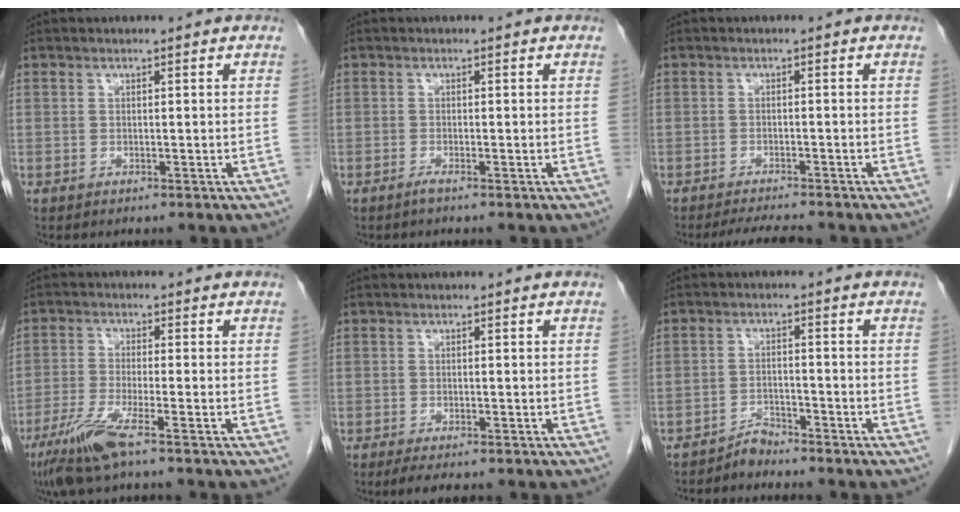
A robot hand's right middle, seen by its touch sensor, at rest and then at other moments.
{"total": 0.8, "force": [-0.6, -0.2, 0.5], "torque": [-0.009, 0.000, -0.012]}
{"total": 5.3, "force": [-4.9, 0.3, 2.1], "torque": [-0.033, -0.015, -0.075]}
{"total": 6.9, "force": [-4.5, 0.0, 5.3], "torque": [-0.111, -0.021, -0.089]}
{"total": 2.8, "force": [-2.0, 0.7, 1.8], "torque": [-0.035, -0.011, -0.030]}
{"total": 2.3, "force": [-2.3, 0.3, -0.2], "torque": [0.010, -0.006, -0.042]}